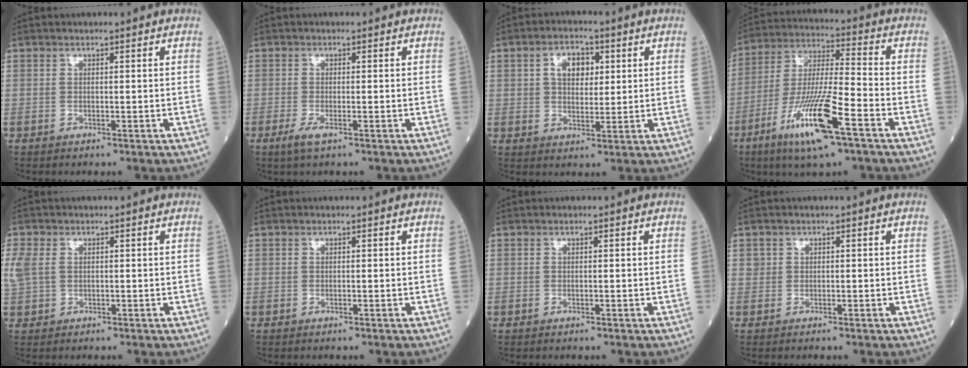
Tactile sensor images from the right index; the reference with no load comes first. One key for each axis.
{"total": 2.2, "fx": -1.2, "fy": 0.4, "fz": 1.8, "tx": -0.039, "ty": -0.005, "tz": -0.024}
{"total": 5.5, "fx": 1.7, "fy": 3.4, "fz": 4.0, "tx": -0.068, "ty": 0.013, "tz": 0.029}
{"total": 15.0, "fx": -7.6, "fy": 1.3, "fz": 12.9, "tx": -0.255, "ty": -0.023, "tz": -0.138}
{"total": 3.1, "fx": 0.6, "fy": 2.2, "fz": 2.1, "tx": -0.080, "ty": 0.015, "tz": 0.017}
{"total": 0.0}
{"total": 0.0}
{"total": 0.6, "fx": 0.2, "fy": 0.5, "fz": 0.0, "tx": 0.006, "ty": 0.005, "tz": 0.003}